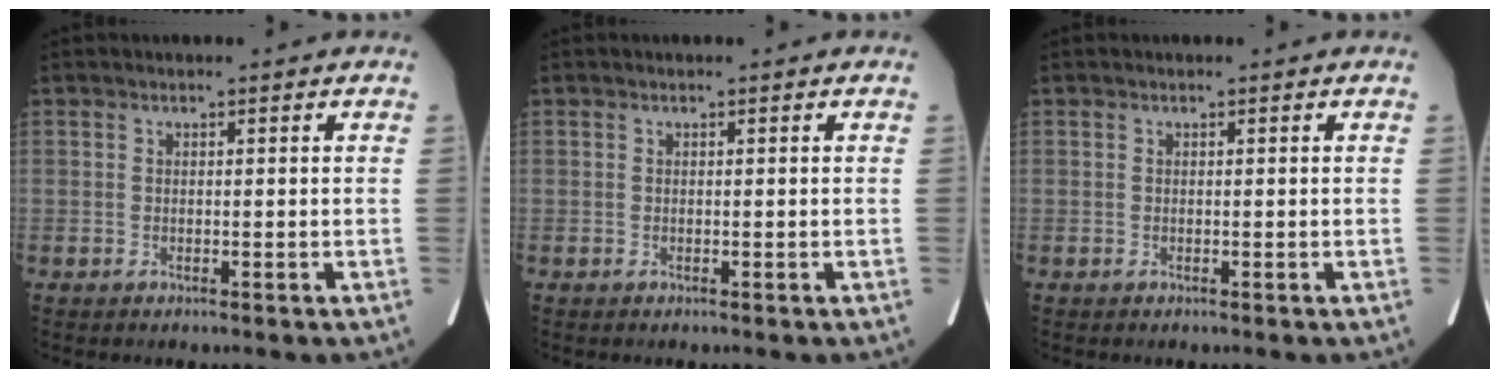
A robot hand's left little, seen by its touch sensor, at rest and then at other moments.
{"total": 0.0}
{"total": 0.0}